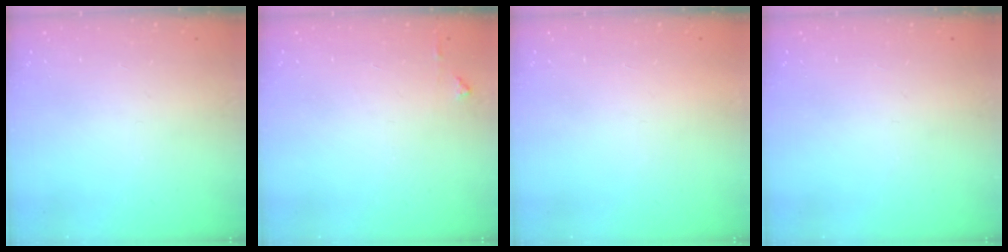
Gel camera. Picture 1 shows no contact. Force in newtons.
{"total": 3.5, "press": 3.4, "slide": 0.5}
{"total": 1.5, "press": 1.5, "slide": 0.1}
{"total": 0.0}